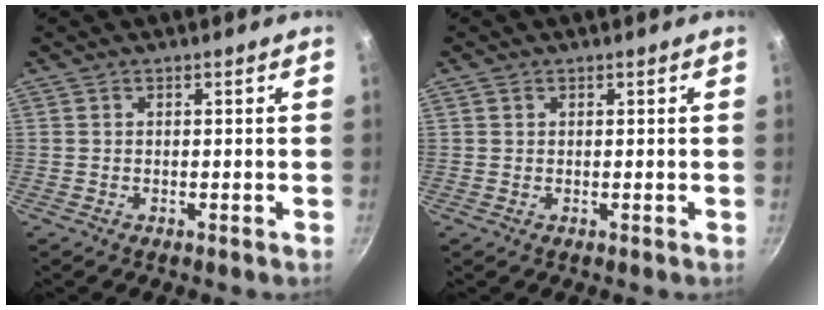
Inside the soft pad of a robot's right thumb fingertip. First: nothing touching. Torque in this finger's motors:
{"motor_torque": [-0.25, 0.11, -0.32, -0.09, 0.00]}